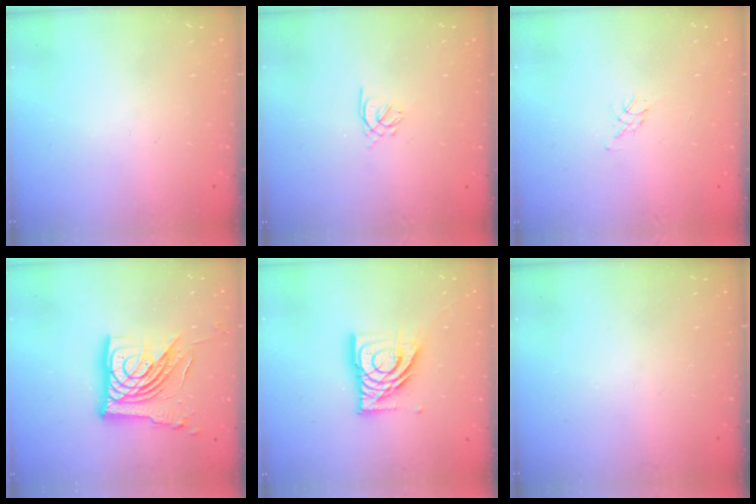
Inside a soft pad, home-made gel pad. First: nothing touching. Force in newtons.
{"total": 1.2, "press": 1.0, "slide": 0.5}
{"total": 4.8, "press": 4.8, "slide": 0.7}
{"total": 20.4, "press": 20.2, "slide": 2.2}
{"total": 15.1, "press": 14.9, "slide": 1.9}
{"total": 0.0}